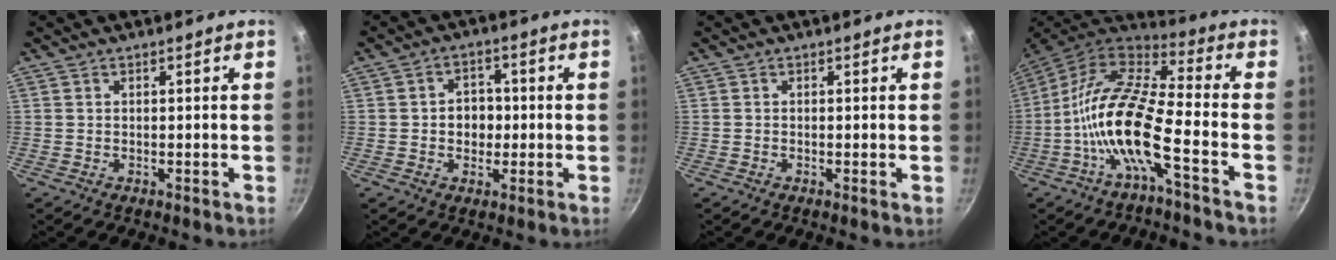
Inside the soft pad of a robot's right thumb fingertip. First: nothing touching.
{"total": 5.5, "force": [-0.3, 4.5, 3.1], "torque": [-0.014, 0.007, -0.007]}
{"total": 0.0}
{"total": 16.0, "force": [-5.6, 4.3, 14.4], "torque": [-0.272, 0.049, -0.128]}